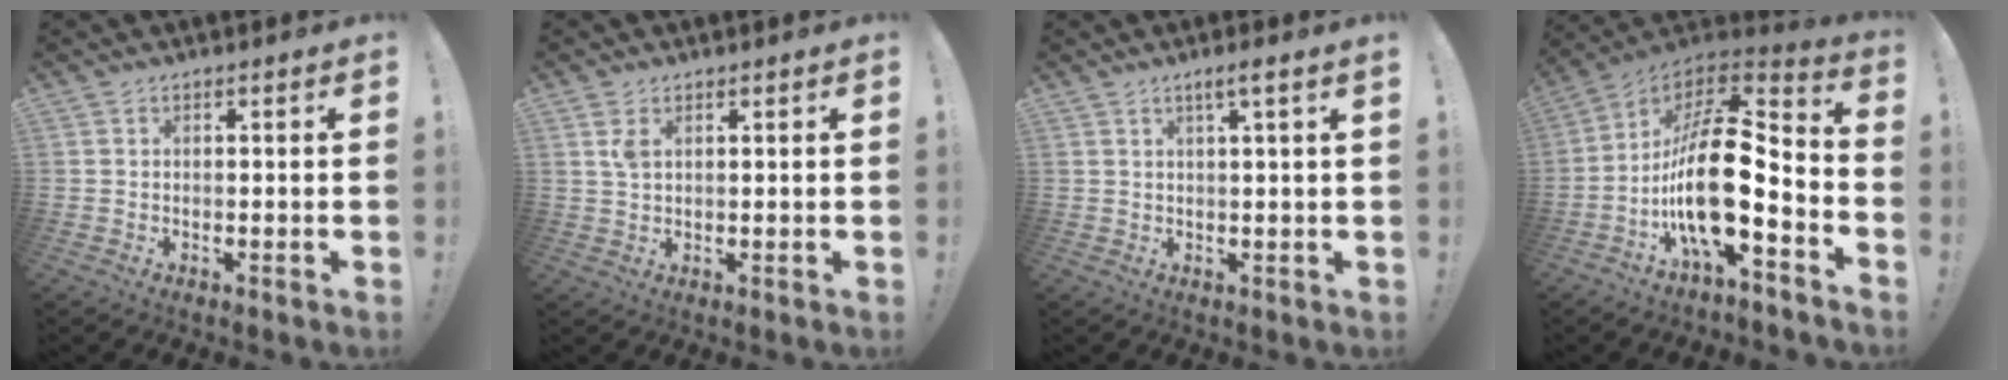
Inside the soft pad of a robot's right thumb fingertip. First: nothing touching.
{"total": 2.9, "force": [1.4, 1.5, 2.0], "torque": [-0.032, -0.003, 0.022]}
{"total": 3.2, "force": [1.6, -0.6, 2.7], "torque": [-0.053, 0.000, 0.023]}
{"total": 19.9, "force": [-4.0, 7.3, 18.1], "torque": [-0.337, 0.009, -0.070]}